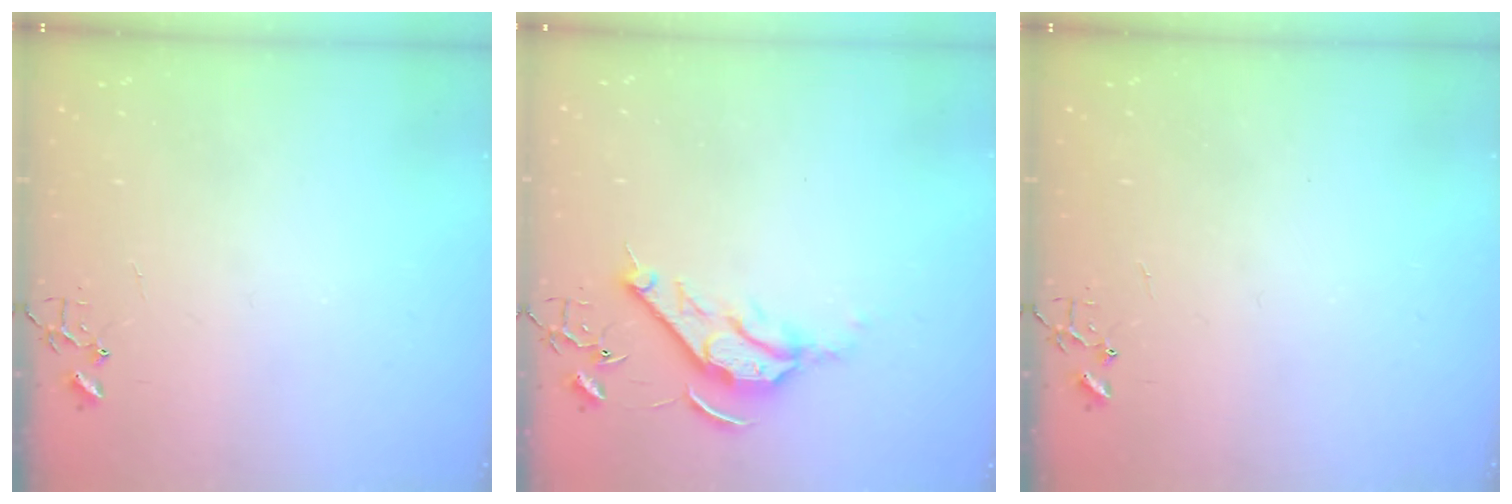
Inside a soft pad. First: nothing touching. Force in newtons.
{"total": 10.3, "press": 10.2, "slide": 1.2}
{"total": 0.0}